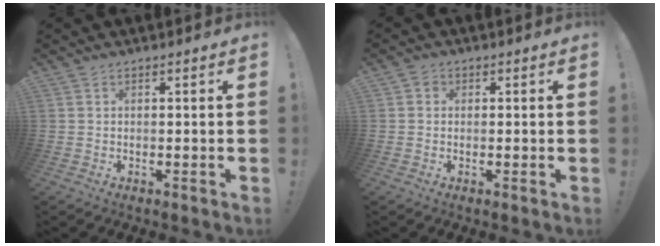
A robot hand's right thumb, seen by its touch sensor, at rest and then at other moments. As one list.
[{"total": 1.6, "force": [-0.2, 1.5, 0.6], "torque": [-0.012, 0.006, -0.003]}]